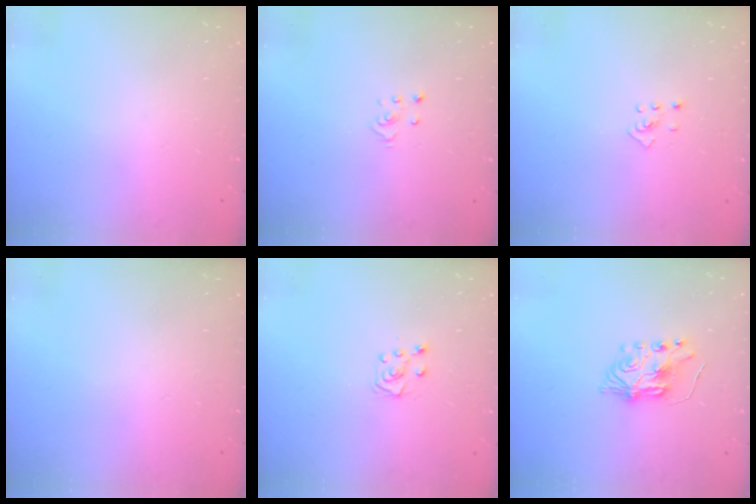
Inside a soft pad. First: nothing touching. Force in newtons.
{"total": 2.8, "press": 2.8, "slide": 0.3}
{"total": 2.5, "press": 2.4, "slide": 0.8}
{"total": 0.0}
{"total": 5.8, "press": 5.8, "slide": 0.8}
{"total": 7.5, "press": 7.5, "slide": 0.8}